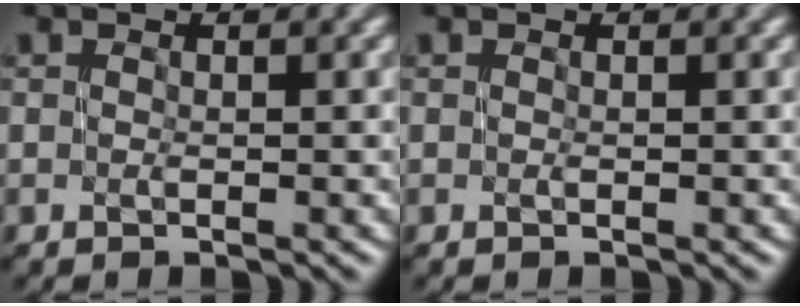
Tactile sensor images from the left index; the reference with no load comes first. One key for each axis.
{"total": 0.0}